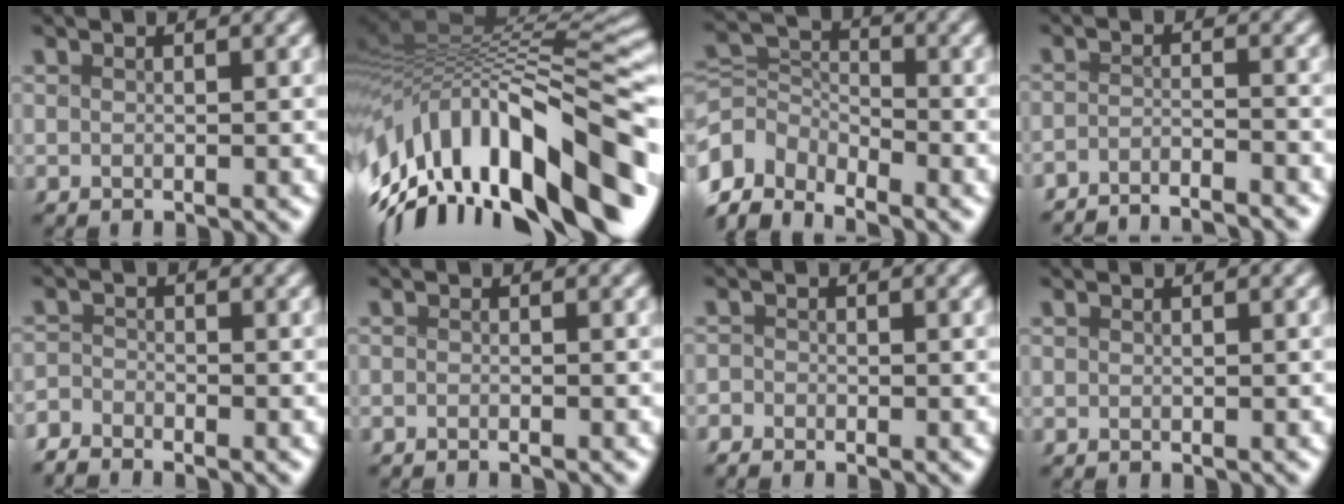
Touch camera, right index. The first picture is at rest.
{"total": 19.4, "force": [-9.6, 11.2, 12.6], "torque": [-0.228, 0.001, -0.140]}
{"total": 8.9, "force": [-2.2, 7.6, 4.0], "torque": [-0.101, -0.027, -0.046]}
{"total": 5.6, "force": [-5.5, 0.7, 0.1], "torque": [0.008, -0.007, -0.097]}
{"total": 2.9, "force": [-2.7, 1.1, -0.1], "torque": [0.004, -0.005, -0.057]}
{"total": 1.0, "force": [-1.0, 0.0, -0.1], "torque": [0.002, 0.003, -0.021]}
{"total": 1.5, "force": [-1.4, 0.5, -0.5], "torque": [0.012, -0.001, -0.034]}
{"total": 0.0}